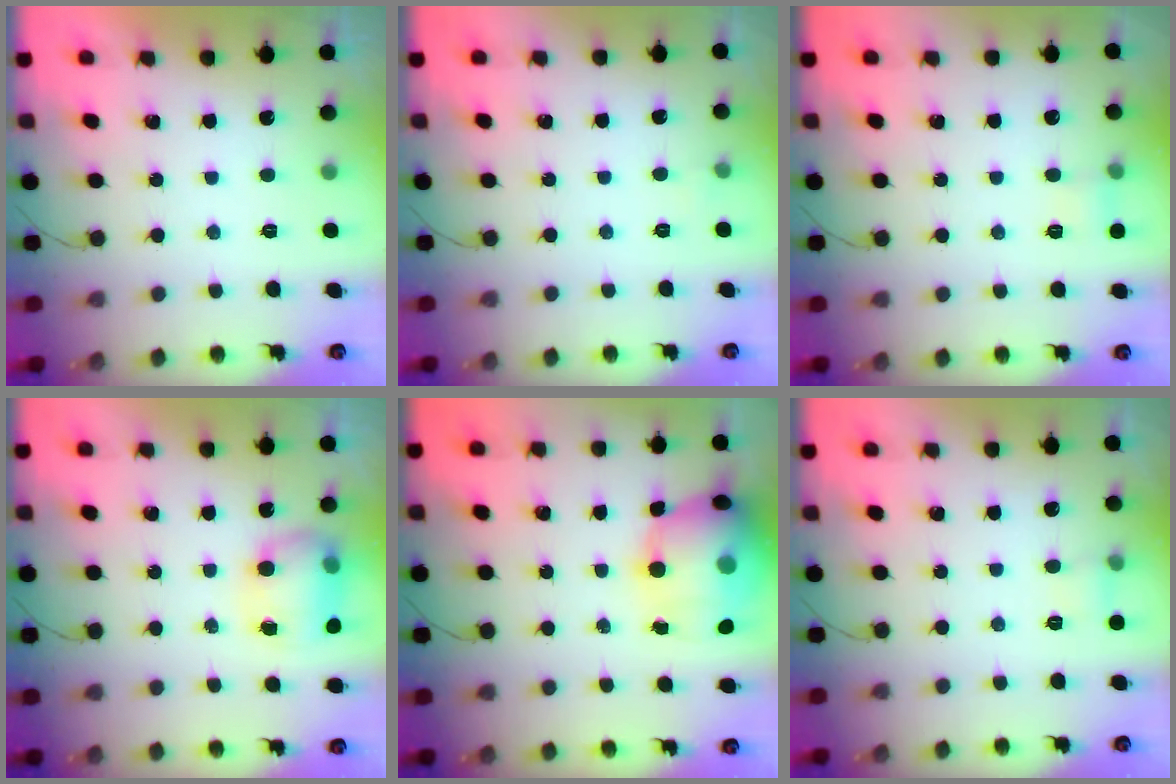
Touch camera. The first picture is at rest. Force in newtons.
{"total": 2.3, "press": 2.1, "slide": 0.9}
{"total": 4.3, "press": 4.1, "slide": 1.3}
{"total": 9.0, "press": 8.8, "slide": 1.8}
{"total": 20.0, "press": 17.8, "slide": 9.1}
{"total": 7.0, "press": 3.3, "slide": 6.1}